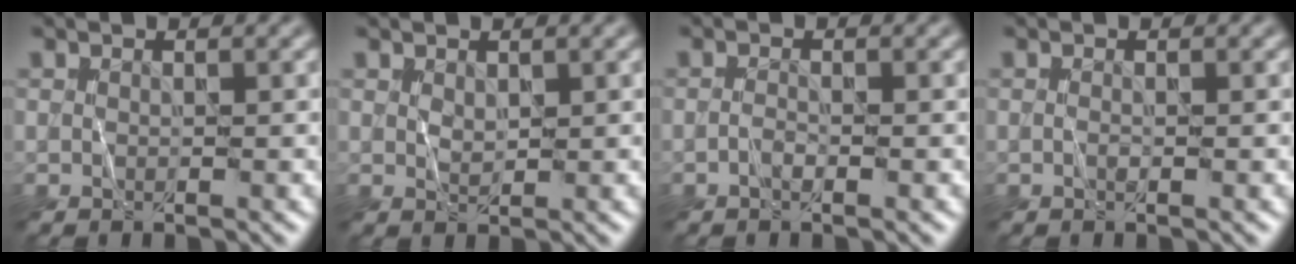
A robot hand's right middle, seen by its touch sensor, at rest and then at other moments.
{"total": 0.8, "force": [0.7, 0.4, 0.3], "torque": [-0.007, 0.004, 0.016]}
{"total": 0.6, "force": [-0.4, 0.2, 0.5], "torque": [-0.008, 0.006, -0.009]}
{"total": 0.0}